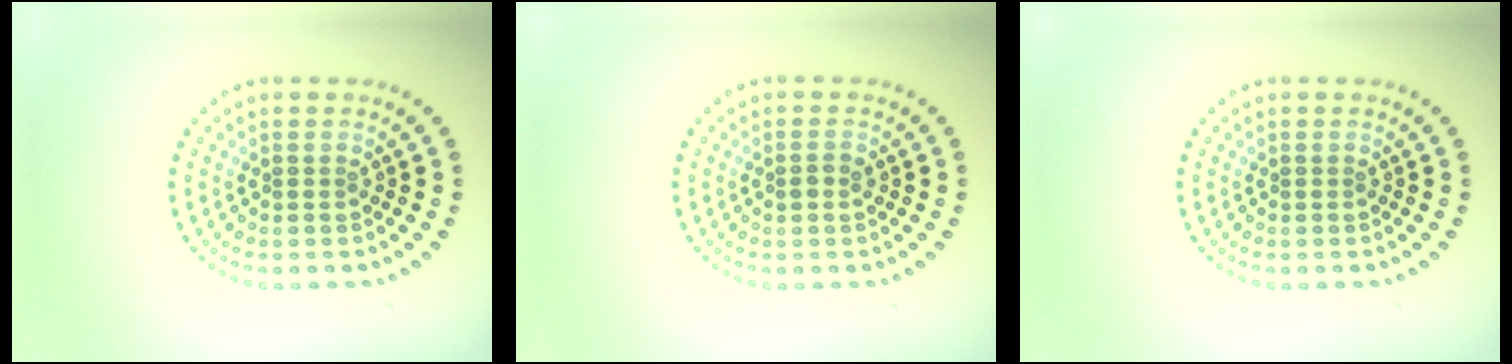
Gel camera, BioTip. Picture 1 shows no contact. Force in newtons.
{"total": 0.9, "press": 0.9, "slide": 0.1}
{"total": 0.0}